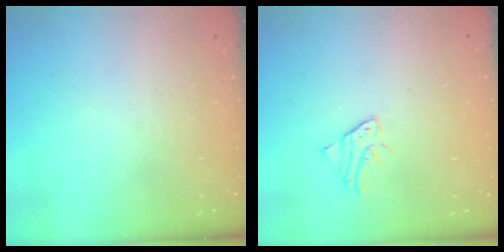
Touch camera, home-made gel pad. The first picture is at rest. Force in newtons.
{"total": 2.1, "press": 2.1, "slide": 0.2}